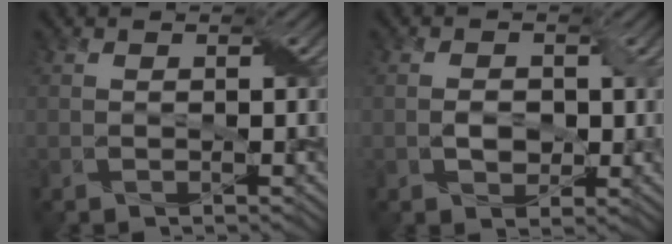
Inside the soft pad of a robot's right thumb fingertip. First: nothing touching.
{"total": 2.6, "force": [-0.1, 2.1, 1.5], "torque": [-0.029, -0.006, -0.002]}